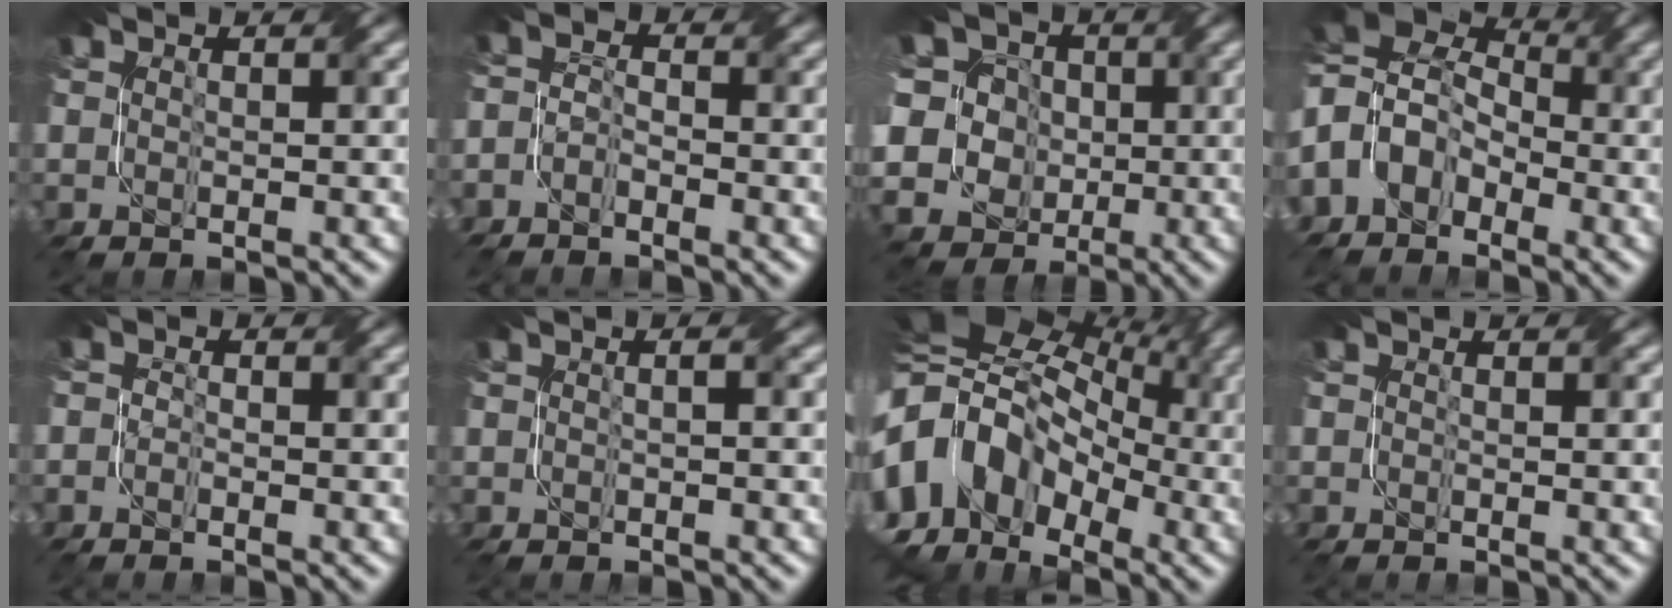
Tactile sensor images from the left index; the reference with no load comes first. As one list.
[{"total": 2.2, "force": [-1.8, 0.9, 0.8], "torque": [-0.019, -0.006, -0.044]}, {"total": 13.6, "force": [1.9, 12.3, 5.5], "torque": [-0.155, 0.037, 0.007]}, {"total": 6.9, "force": [-1.4, 5.4, 4.1], "torque": [-0.072, 0.014, -0.049]}, {"total": 1.2, "force": [-0.9, 0.7, 0.4], "torque": [-0.009, -0.006, -0.022]}, {"total": 1.3, "force": [-0.4, 0.4, 1.1], "torque": [-0.015, 0.000, -0.012]}, {"total": 14.2, "force": [-1.5, 10.7, 9.2], "torque": [-0.181, 0.003, -0.026]}, {"total": 1.5, "force": [-0.3, 0.9, 1.2], "torque": [-0.012, -0.004, -0.009]}]